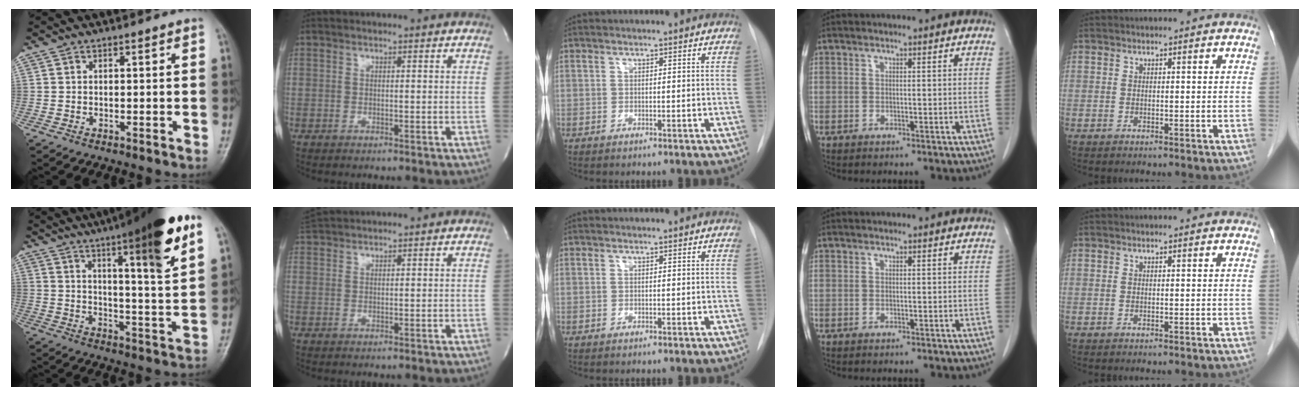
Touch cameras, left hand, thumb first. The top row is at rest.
{"thumb": {"total": 21.7, "force": [12.0, 3.0, 17.8], "torque": [-0.242, -0.040, 0.177]}, "index": {"total": 3.2, "force": [3.2, -0.4, 0.6], "torque": [-0.011, 0.025, 0.064]}}